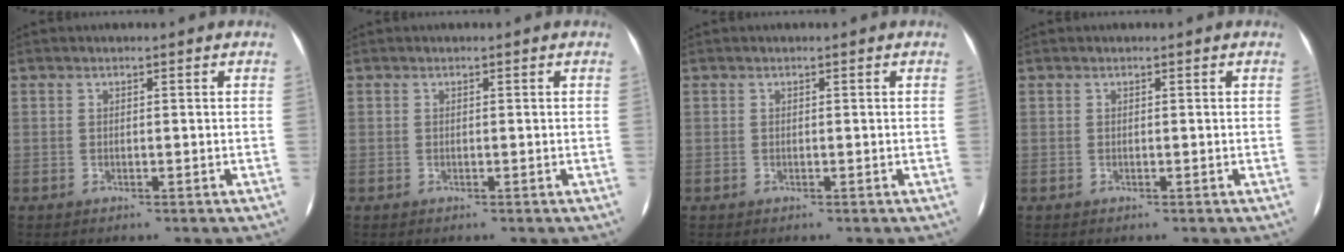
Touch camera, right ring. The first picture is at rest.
{"total": 0.0}
{"total": 0.0}
{"total": 0.0}